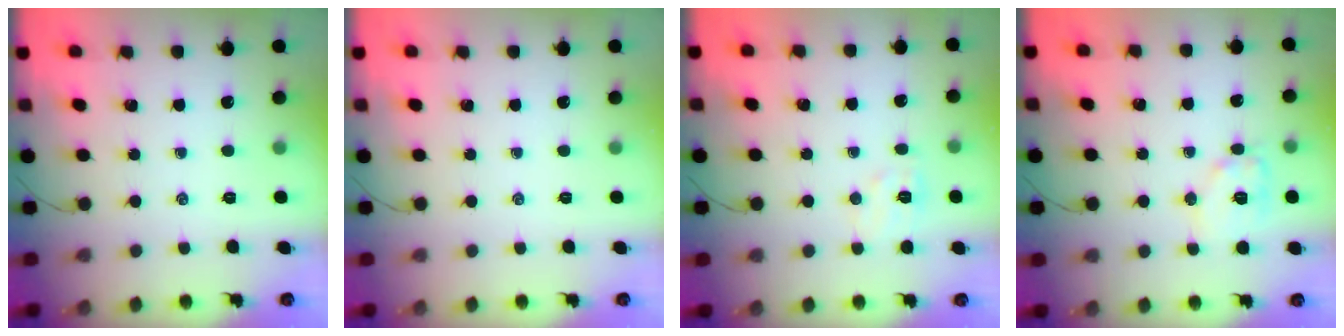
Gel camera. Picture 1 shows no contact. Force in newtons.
{"total": 0.0}
{"total": 6.5, "press": 6.4, "slide": 1.2}
{"total": 9.7, "press": 9.7, "slide": 0.7}